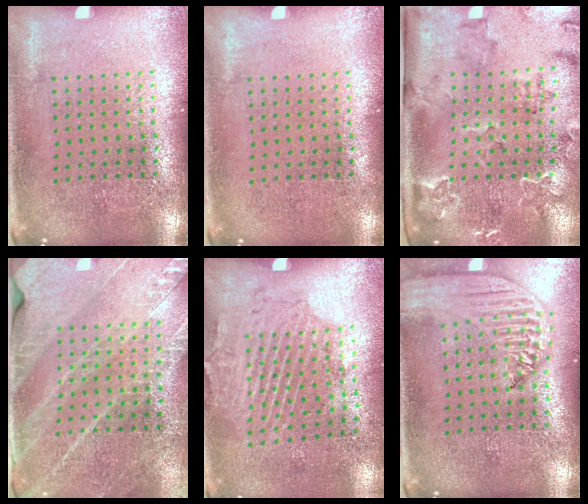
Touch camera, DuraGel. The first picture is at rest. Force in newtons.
{"total": 0.0}
{"total": 2.3, "press": 2.3, "slide": 0.1}
{"total": 2.6, "press": 2.6, "slide": 0.0}
{"total": 1.8, "press": 1.2, "slide": 1.4}
{"total": 2.6, "press": 2.1, "slide": 1.4}